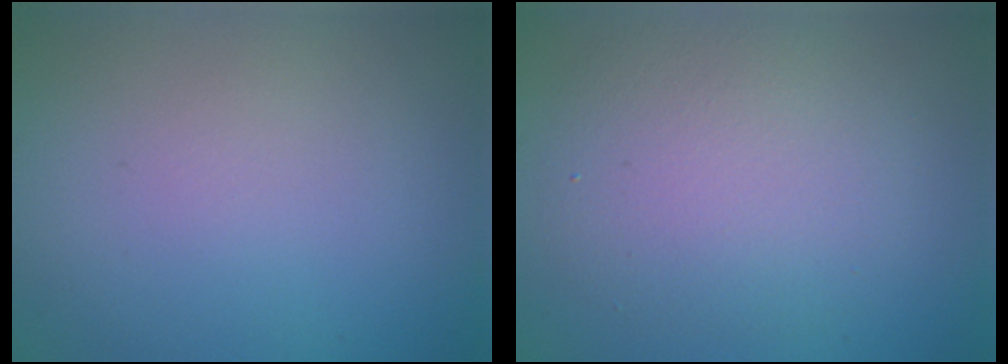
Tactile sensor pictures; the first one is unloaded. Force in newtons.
{"total": 5.1, "press": 5.1, "slide": 0.5}